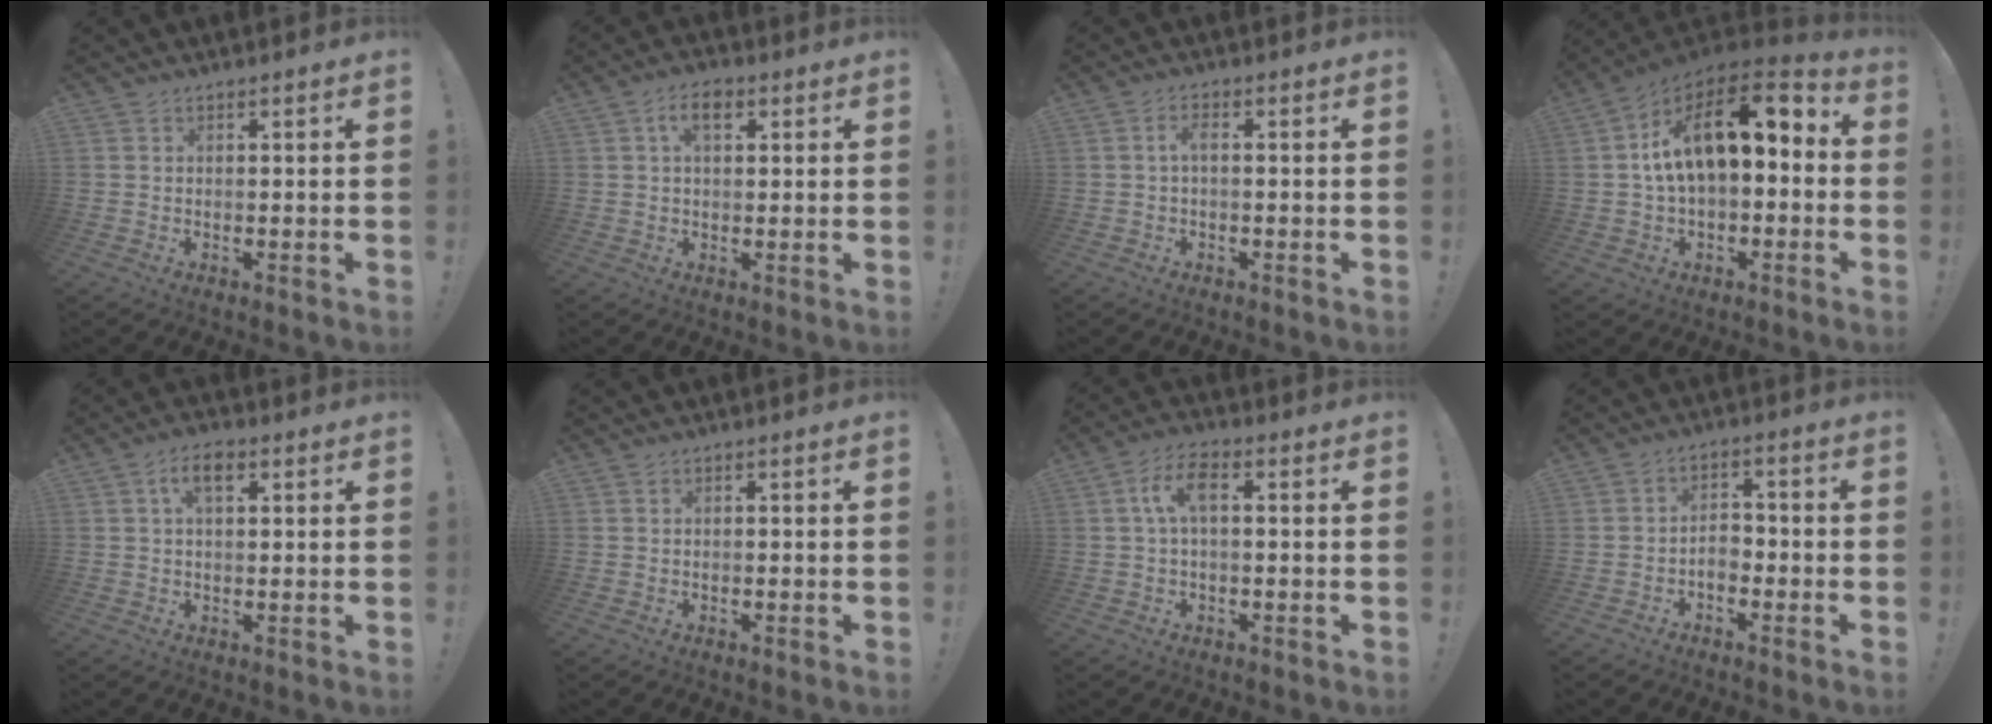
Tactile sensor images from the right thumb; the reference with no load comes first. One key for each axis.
{"total": 6.4, "fx": 1.9, "fy": 4.5, "fz": 4.2, "tx": -0.057, "ty": 0.003, "tz": 0.032}
{"total": 2.7, "fx": -0.4, "fy": 0.7, "fz": 2.6, "tx": -0.049, "ty": 0.008, "tz": -0.009}
{"total": 16.3, "fx": 3.4, "fy": 8.4, "fz": 13.5, "tx": -0.214, "ty": -0.005, "tz": 0.057}
{"total": 5.6, "fx": 2.0, "fy": 2.9, "fz": 4.3, "tx": -0.075, "ty": 0.007, "tz": 0.034}
{"total": 0.0}
{"total": 7.4, "fx": 1.1, "fy": 3.3, "fz": 6.6, "tx": -0.137, "ty": 0.010, "tz": 0.019}
{"total": 4.7, "fx": -1.6, "fy": 3.2, "fz": 3.1, "tx": -0.061, "ty": 0.007, "tz": -0.030}